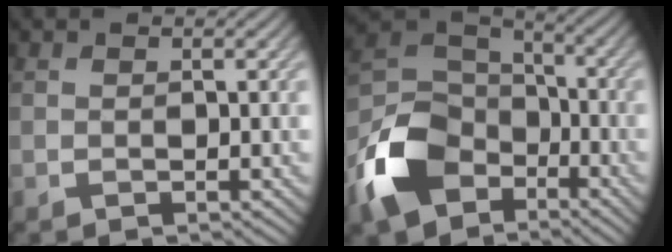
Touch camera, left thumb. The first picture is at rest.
{"total": 12.7, "force": [-6.1, 8.6, 7.1], "torque": [-0.185, -0.025, -0.132]}